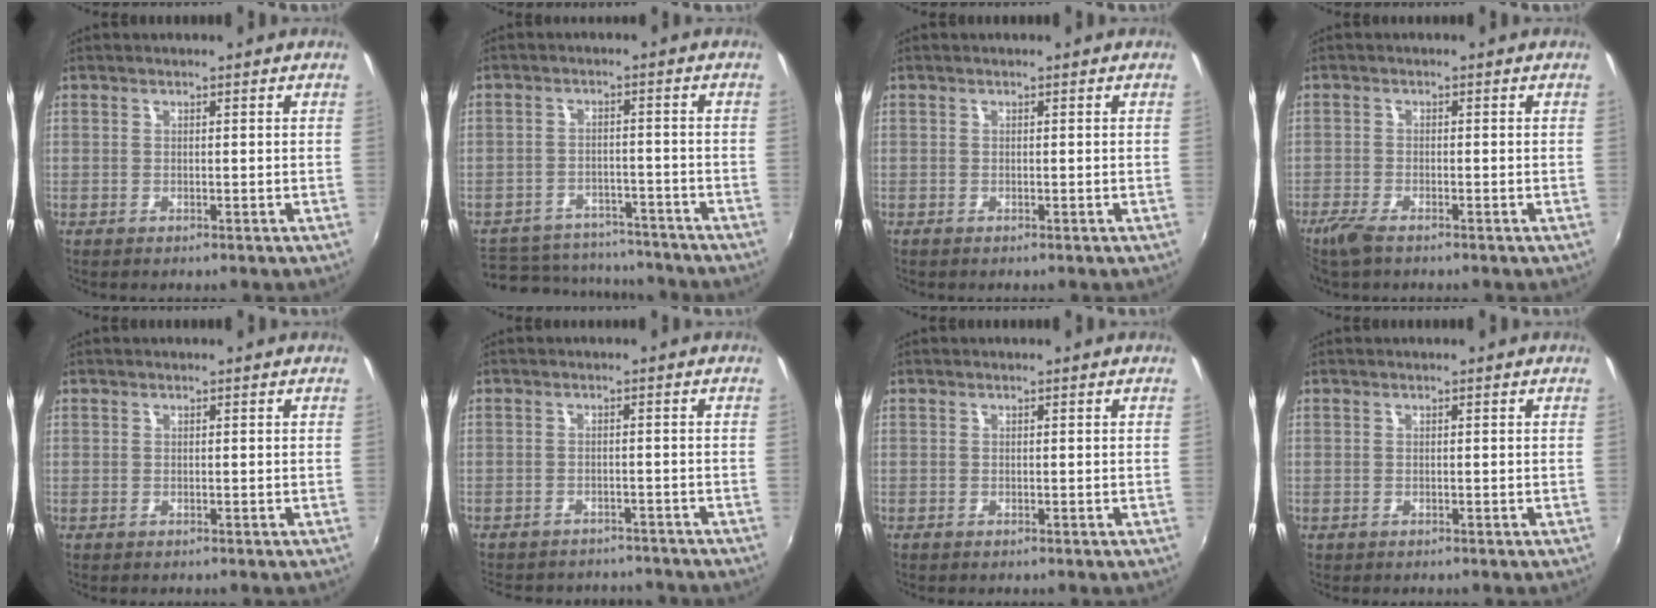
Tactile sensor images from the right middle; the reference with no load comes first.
{"total": 15.4, "force": [-12.8, 6.9, 5.0], "torque": [-0.128, 0.019, -0.166]}
{"total": 0.0}
{"total": 4.1, "force": [-3.1, 1.1, 2.4], "torque": [-0.068, -0.011, -0.064]}
{"total": 0.0}
{"total": 11.9, "force": [-10.6, 4.0, 3.7], "torque": [-0.089, -0.009, -0.139]}
{"total": 0.0}
{"total": 0.0}